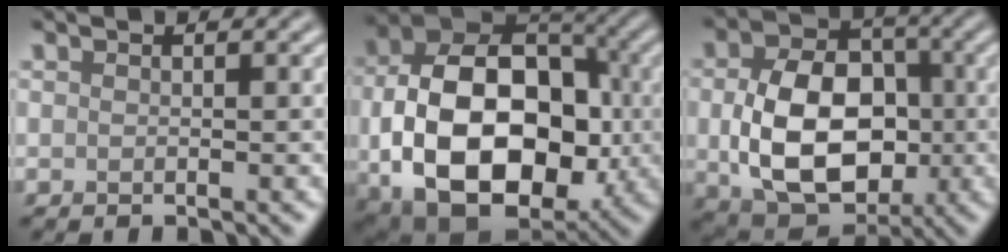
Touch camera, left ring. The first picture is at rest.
{"total": 16.8, "force": [-1.9, 11.6, 12.1], "torque": [-0.201, -0.022, -0.030]}
{"total": 10.9, "force": [-0.7, 7.7, 7.6], "torque": [-0.146, -0.015, -0.004]}